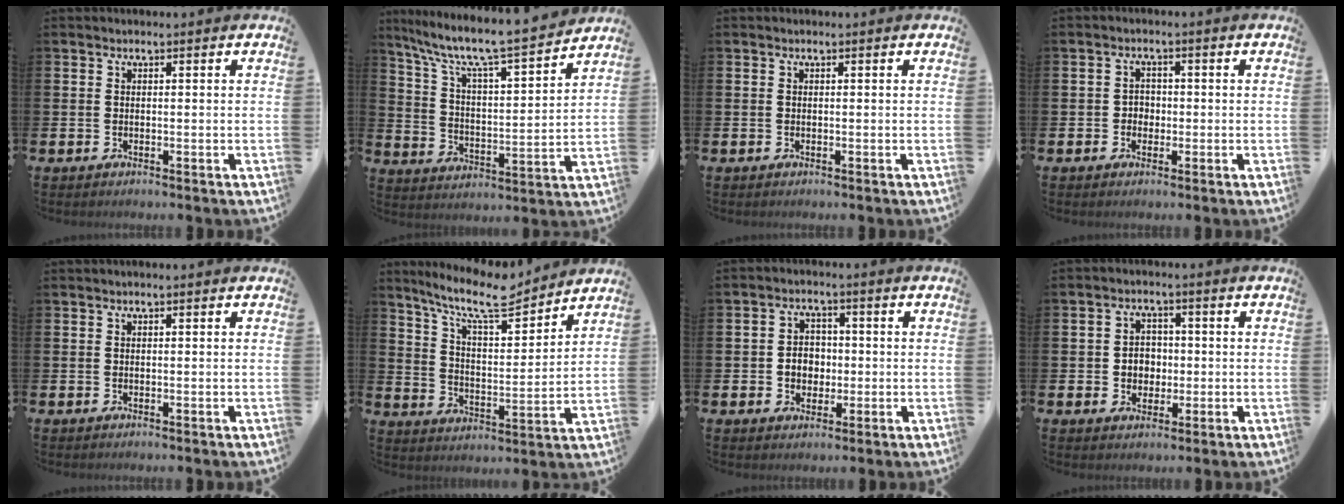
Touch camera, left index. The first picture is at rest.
{"total": 8.5, "force": [7.7, 0.7, 3.5], "torque": [-0.098, -0.059, 0.126]}
{"total": 0.0}
{"total": 2.0, "force": [-0.3, 1.8, 0.7], "torque": [-0.003, 0.002, -0.013]}
{"total": 0.0}
{"total": 10.1, "force": [8.7, 1.9, 4.7], "torque": [-0.105, -0.054, 0.150]}
{"total": 3.7, "force": [-0.3, 3.3, 1.8], "torque": [-0.021, 0.001, -0.016]}
{"total": 3.4, "force": [0.0, 3.1, 1.4], "torque": [-0.016, 0.001, -0.011]}